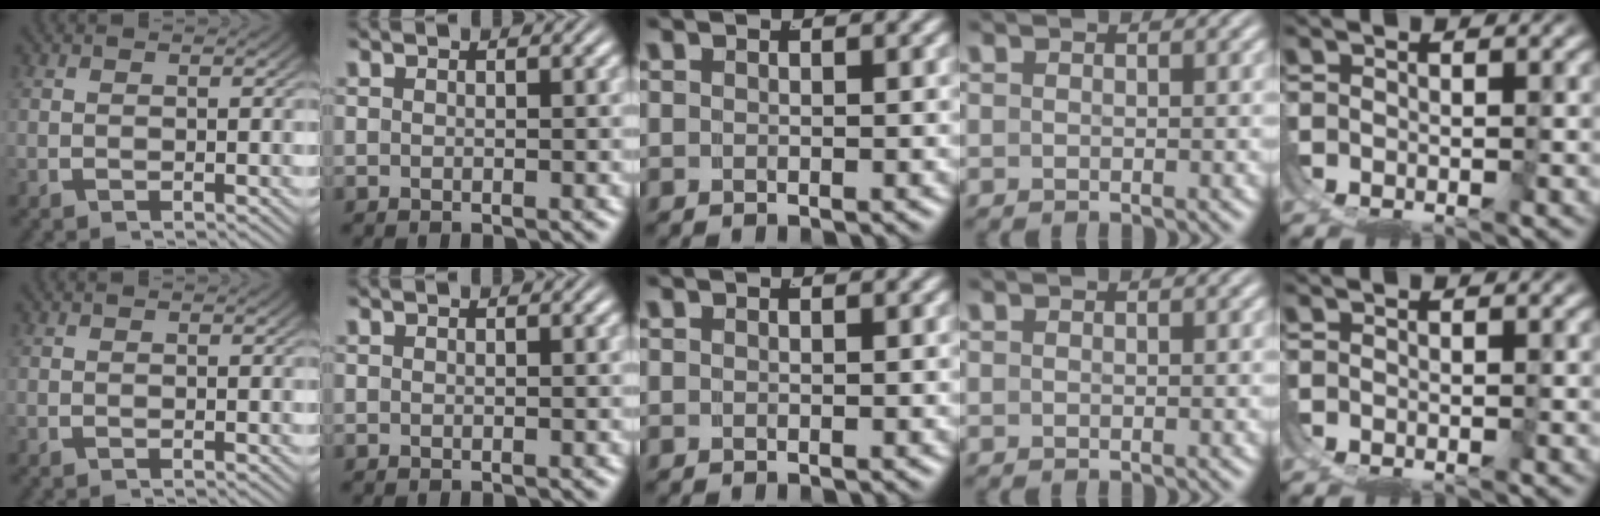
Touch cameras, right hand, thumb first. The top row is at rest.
{}